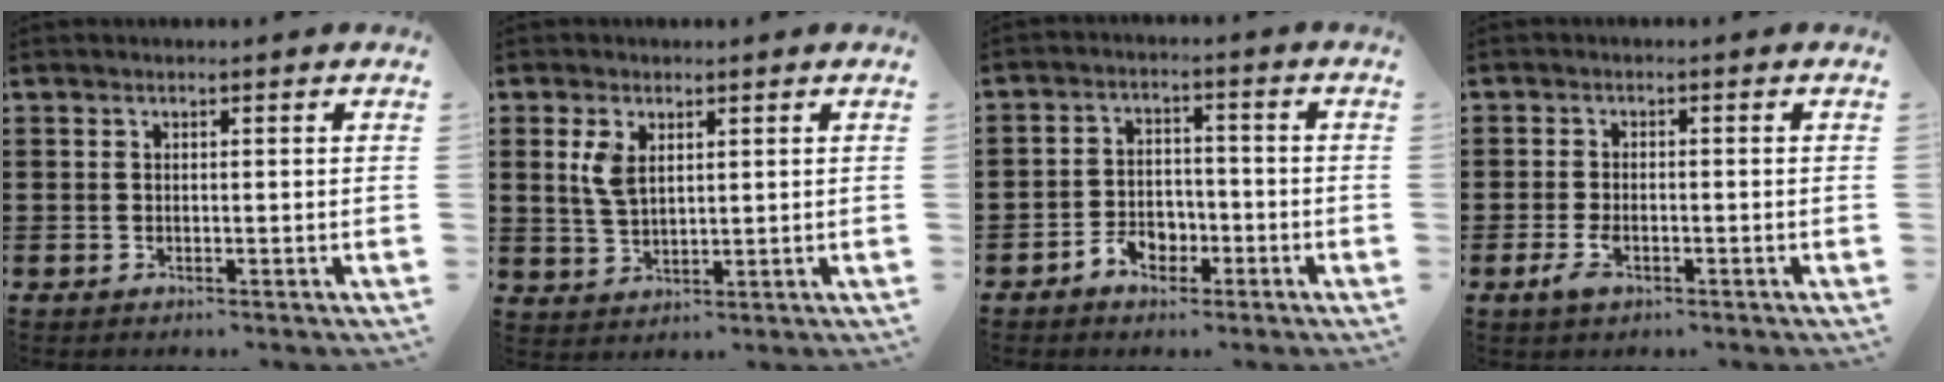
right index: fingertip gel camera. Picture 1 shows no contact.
{"total": 3.9, "force": [1.4, 2.1, 2.9], "torque": [-0.065, 0.007, 0.025]}
{"total": 4.2, "force": [-2.4, 2.9, 1.8], "torque": [-0.035, 0.008, -0.046]}
{"total": 2.9, "force": [-1.3, 1.2, 2.3], "torque": [-0.057, -0.009, -0.027]}